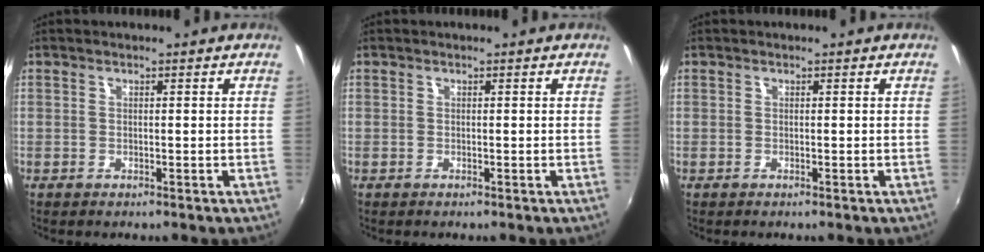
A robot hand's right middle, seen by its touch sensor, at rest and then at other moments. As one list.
[{"total": 0.0}, {"total": 0.0}]